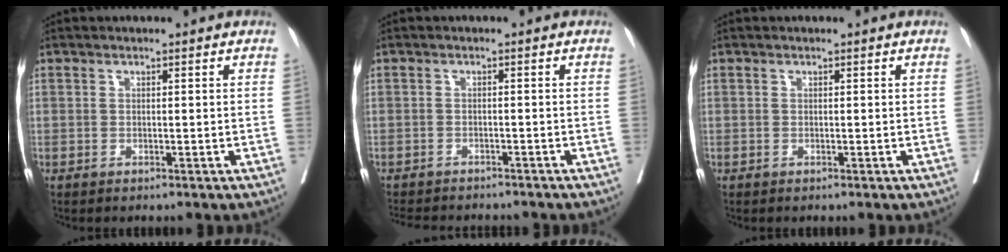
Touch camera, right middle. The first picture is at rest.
{"total": 9.9, "force": [-9.0, 2.2, 3.5], "torque": [-0.055, -0.009, -0.115]}
{"total": 0.0}